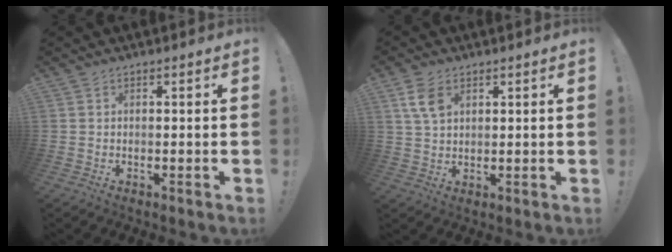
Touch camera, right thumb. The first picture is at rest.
{"total": 6.5, "force": [2.9, 4.0, 4.2], "torque": [-0.078, -0.006, 0.055]}